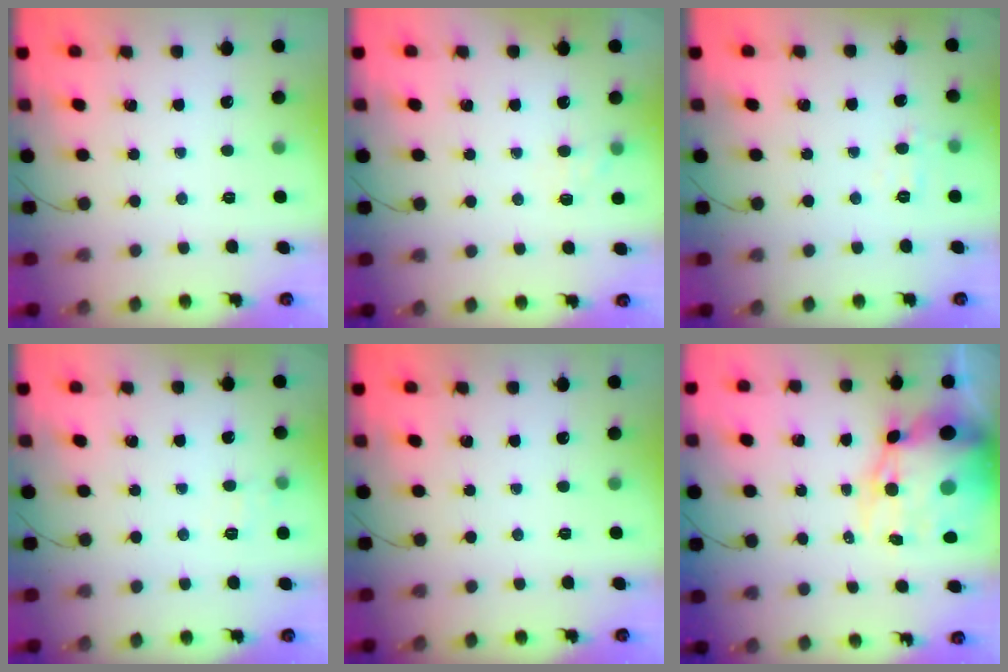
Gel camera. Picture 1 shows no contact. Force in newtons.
{"total": 6.1, "press": 5.9, "slide": 1.6}
{"total": 3.8, "press": 3.6, "slide": 1.3}
{"total": 6.9, "press": 6.7, "slide": 1.6}
{"total": 0.0}
{"total": 19.9, "press": 19.4, "slide": 4.6}